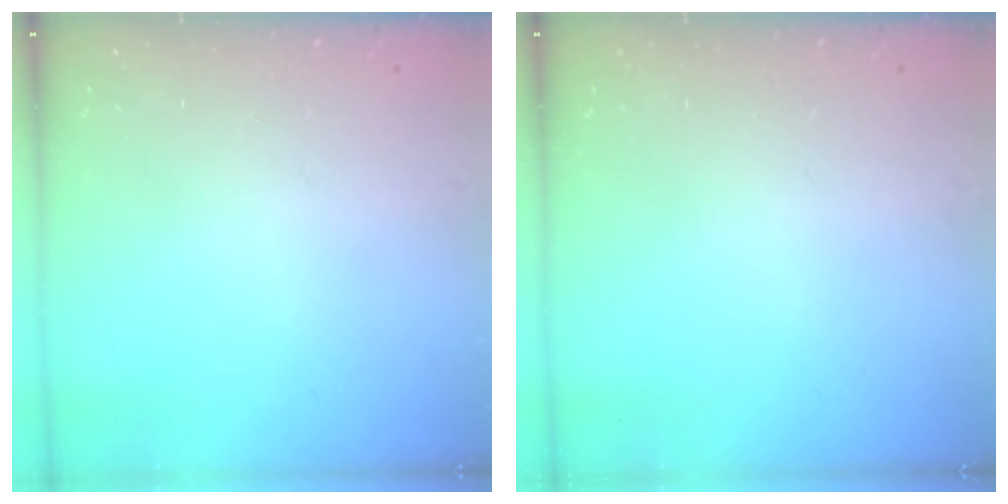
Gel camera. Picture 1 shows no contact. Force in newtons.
{"total": 0.0}